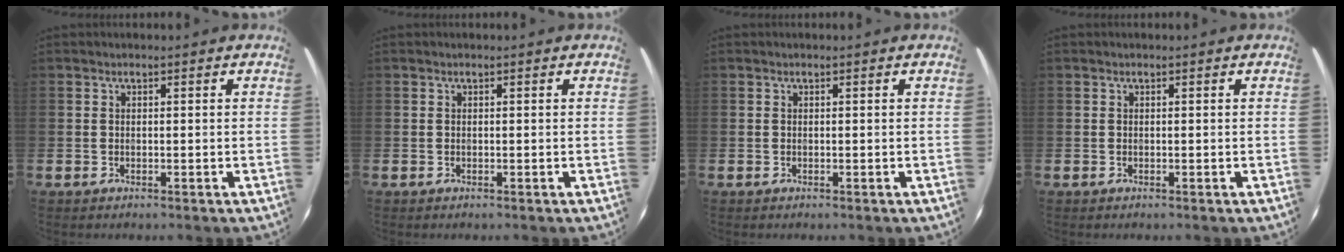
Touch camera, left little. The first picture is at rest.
{"total": 0.0}
{"total": 0.0}
{"total": 0.0}